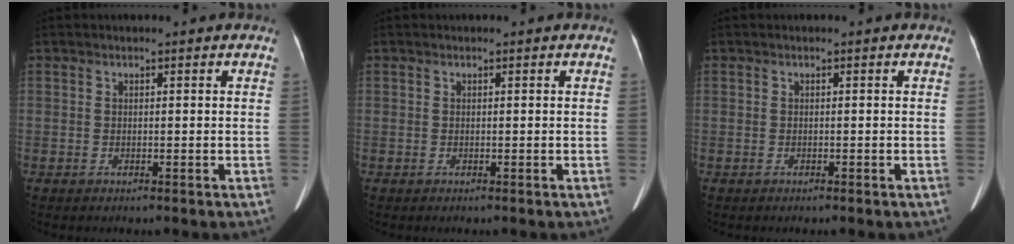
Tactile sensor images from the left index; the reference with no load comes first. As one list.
[{"total": 0.0}, {"total": 0.0}]